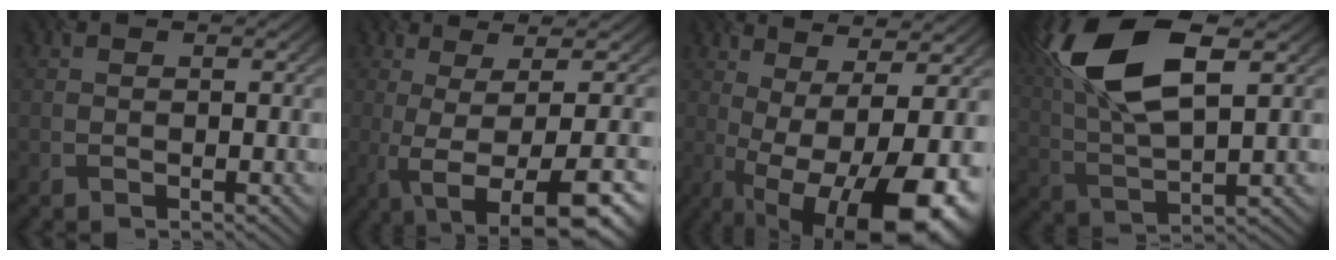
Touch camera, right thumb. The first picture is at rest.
{"total": 11.9, "force": [-2.8, 3.1, 11.2], "torque": [-0.140, 0.021, -0.025]}
{"total": 15.6, "force": [-3.9, 5.5, 14.1], "torque": [-0.224, -0.007, -0.036]}
{"total": 13.6, "force": [6.0, 5.3, 11.0], "torque": [-0.256, 0.023, 0.119]}